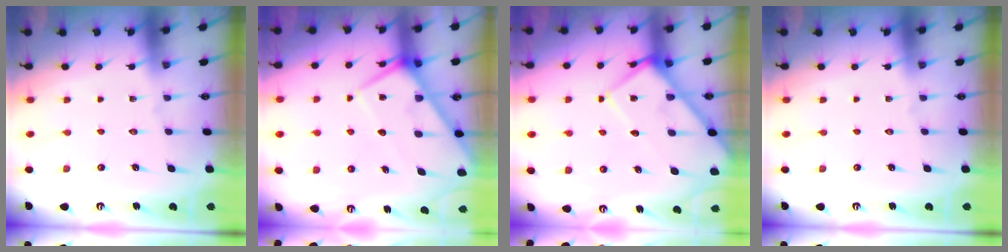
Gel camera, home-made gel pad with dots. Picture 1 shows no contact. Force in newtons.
{"total": 9.5, "press": 9.5, "slide": 0.9}
{"total": 10.6, "press": 10.6, "slide": 1.1}
{"total": 0.0}